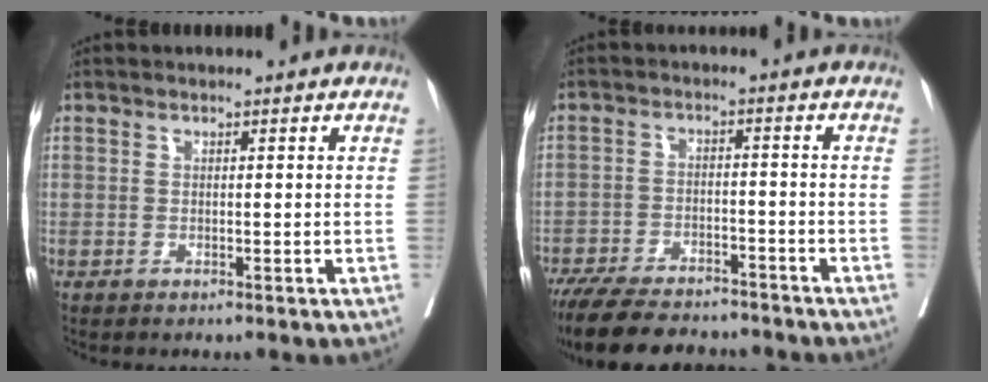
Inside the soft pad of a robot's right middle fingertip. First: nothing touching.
{"total": 14.7, "force": [-12.8, 3.8, 6.1], "torque": [-0.116, -0.010, -0.190]}